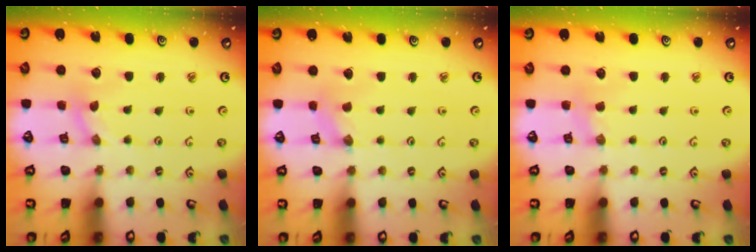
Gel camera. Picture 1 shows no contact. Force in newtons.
{"total": 0.0}
{"total": 2.1, "press": 2.1, "slide": 0.3}